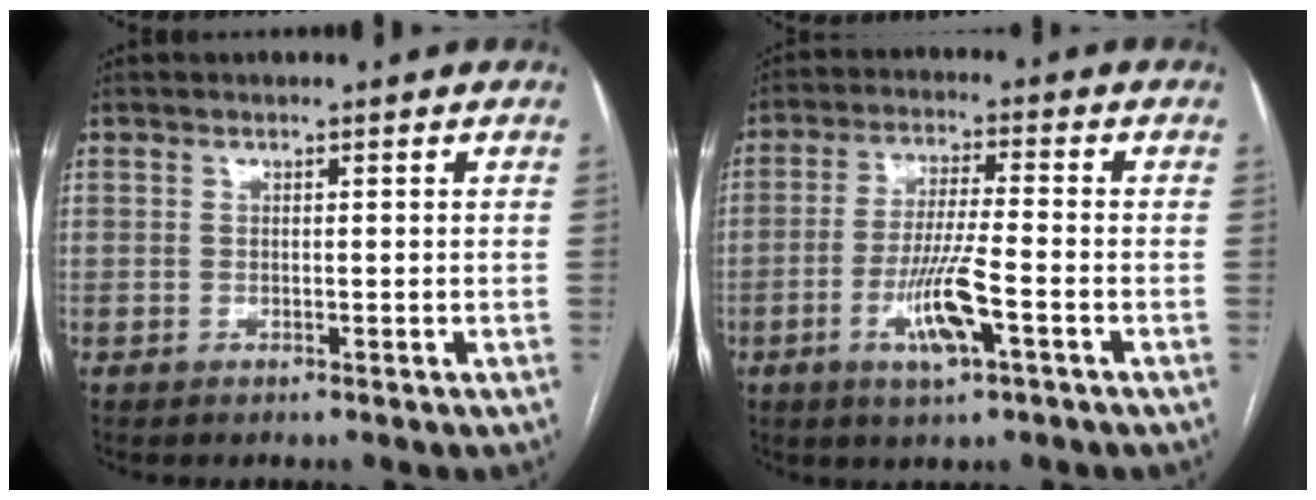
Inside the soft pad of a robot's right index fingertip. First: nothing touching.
{"total": 8.7, "force": [-3.4, 0.8, 8.0], "torque": [-0.157, -0.008, -0.061]}